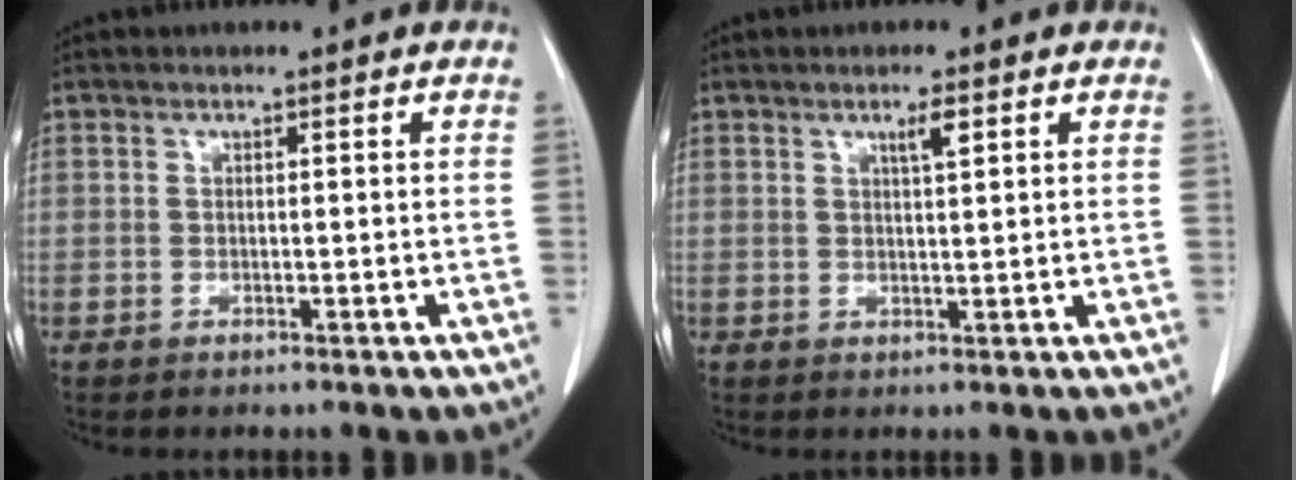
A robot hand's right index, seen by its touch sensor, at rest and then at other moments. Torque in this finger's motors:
{"motor_torque": [0.34, 0.17, 0.05, 0.02]}